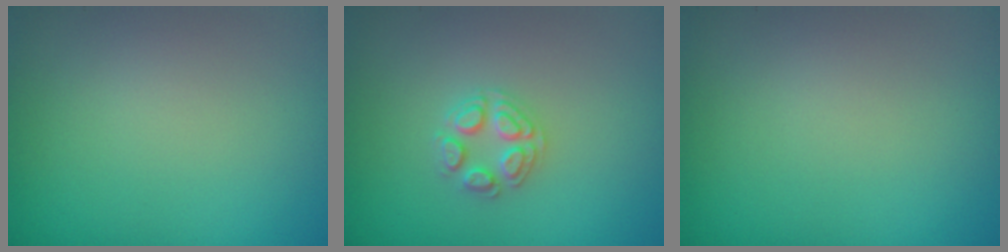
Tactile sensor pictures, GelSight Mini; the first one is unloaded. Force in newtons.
{"total": 2.5, "press": 2.5, "slide": 0.3}
{"total": 0.0}